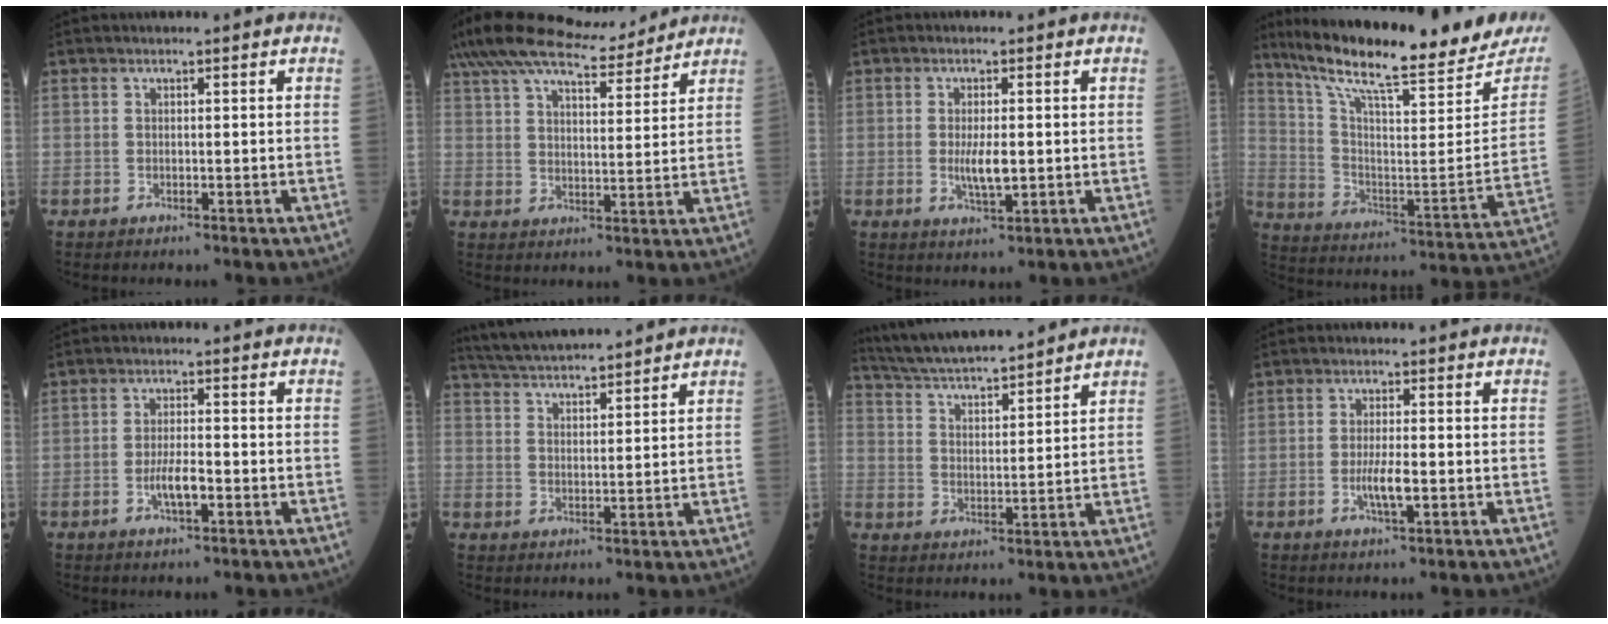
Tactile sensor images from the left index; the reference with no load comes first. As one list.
[{"total": 15.0, "force": [13.4, 2.6, 6.1], "torque": [-0.119, 0.032, 0.214]}, {"total": 3.8, "force": [-0.2, 1.0, 3.7], "torque": [-0.074, -0.006, -0.003]}, {"total": 25.3, "force": [22.1, 2.3, 12.1], "torque": [-0.211, -0.060, 0.317]}, {"total": 3.8, "force": [-1.4, 0.8, 3.4], "torque": [-0.068, 0.001, -0.027]}, {"total": 11.0, "force": [10.4, 0.6, 3.8], "torque": [-0.074, 0.026, 0.169]}, {"total": 13.9, "force": [12.8, 0.9, 5.4], "torque": [-0.100, 0.017, 0.214]}, {"total": 3.7, "force": [-1.0, 0.5, 3.5], "torque": [-0.072, -0.004, -0.019]}]